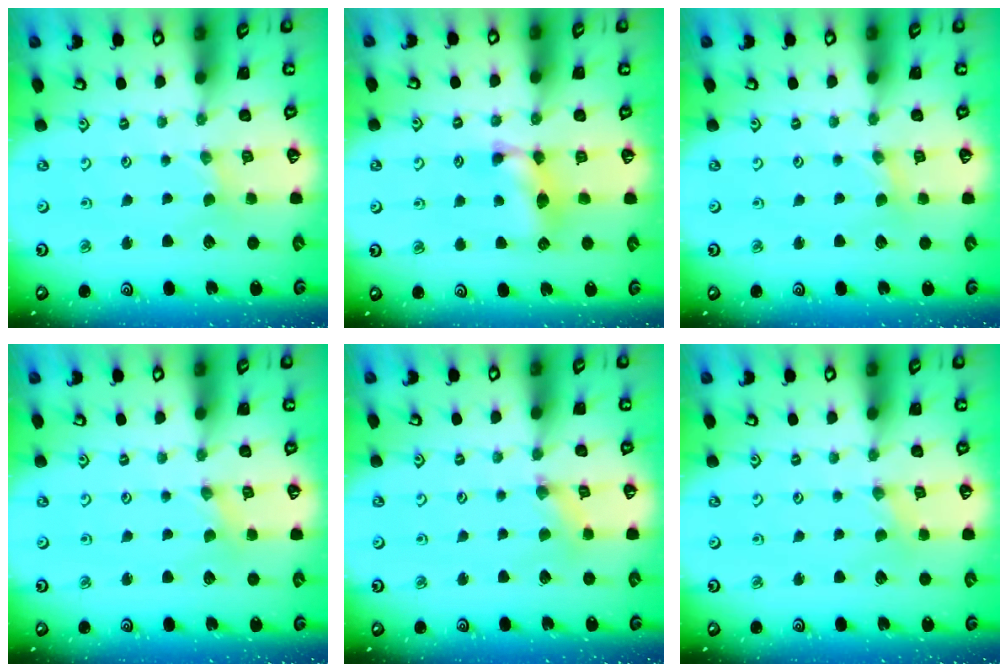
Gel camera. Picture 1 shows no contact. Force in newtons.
{"total": 10.0, "press": 10.0, "slide": 0.4}
{"total": 0.6, "press": 0.6, "slide": 0.2}
{"total": 0.0}
{"total": 1.0, "press": 1.0, "slide": 0.3}
{"total": 0.0}